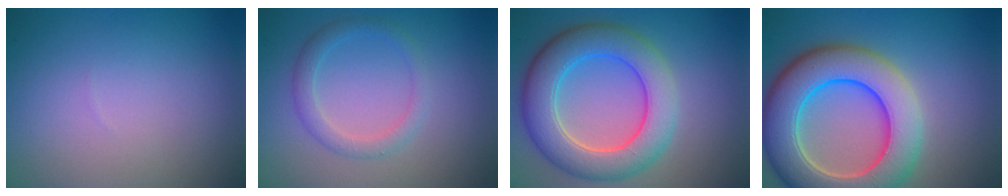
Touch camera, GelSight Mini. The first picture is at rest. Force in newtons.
{"total": 2.1, "press": 2.1, "slide": 0.1}
{"total": 7.6, "press": 7.6, "slide": 0.6}
{"total": 10.2, "press": 10.2, "slide": 0.7}